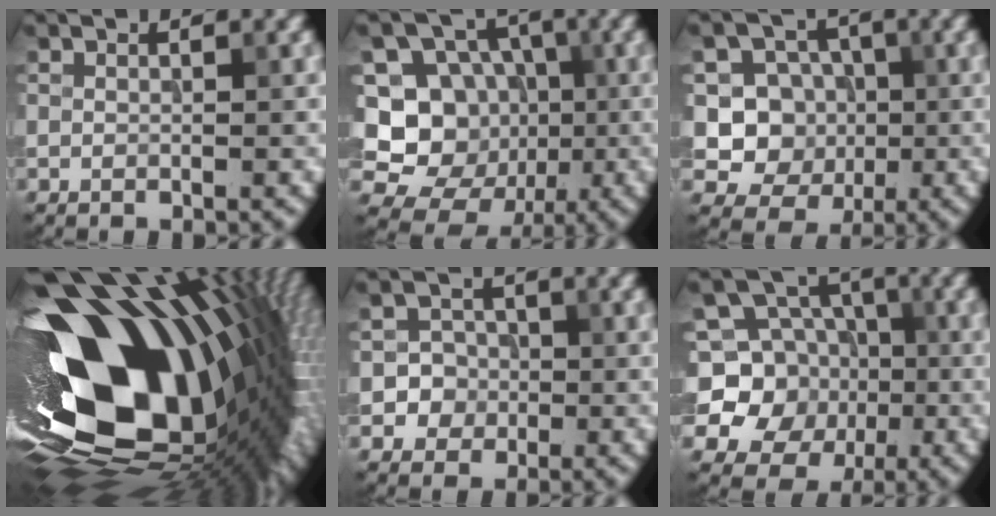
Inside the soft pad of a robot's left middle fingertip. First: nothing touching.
{"total": 13.6, "force": [-1.4, 12.4, 5.5], "torque": [-0.142, 0.031, -0.031]}
{"total": 6.3, "force": [-0.2, 5.8, 2.4], "torque": [-0.028, 0.004, -0.024]}
{"total": 19.9, "force": [0.2, 11.8, 16.1], "torque": [-0.290, -0.064, 0.019]}
{"total": 3.3, "force": [-0.8, 3.2, 0.5], "torque": [0.013, 0.013, -0.029]}
{"total": 9.4, "force": [-0.3, 8.5, 4.0], "torque": [-0.070, 0.016, -0.036]}